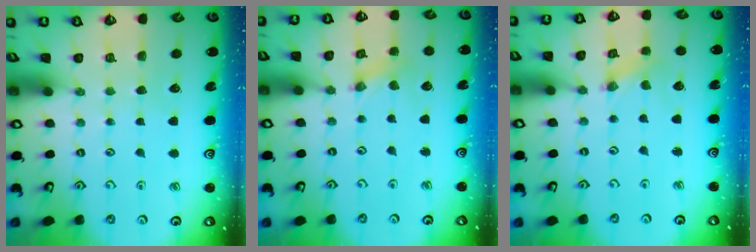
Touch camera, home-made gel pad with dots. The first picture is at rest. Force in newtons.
{"total": 2.3, "press": 2.3, "slide": 0.3}
{"total": 0.0}